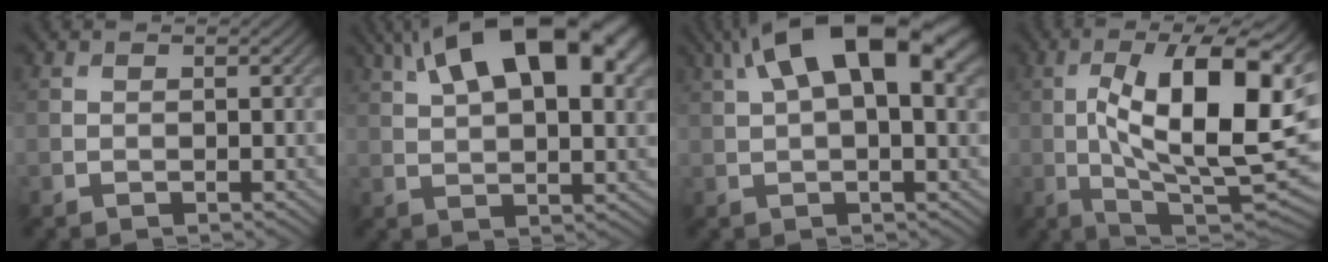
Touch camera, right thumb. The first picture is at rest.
{"total": 17.9, "force": [8.6, 7.7, 13.7], "torque": [-0.243, 0.035, 0.129]}
{"total": 15.7, "force": [6.3, 6.7, 12.7], "torque": [-0.218, 0.031, 0.098]}
{"total": 17.5, "force": [2.3, 6.6, 16.1], "torque": [-0.261, 0.010, 0.044]}